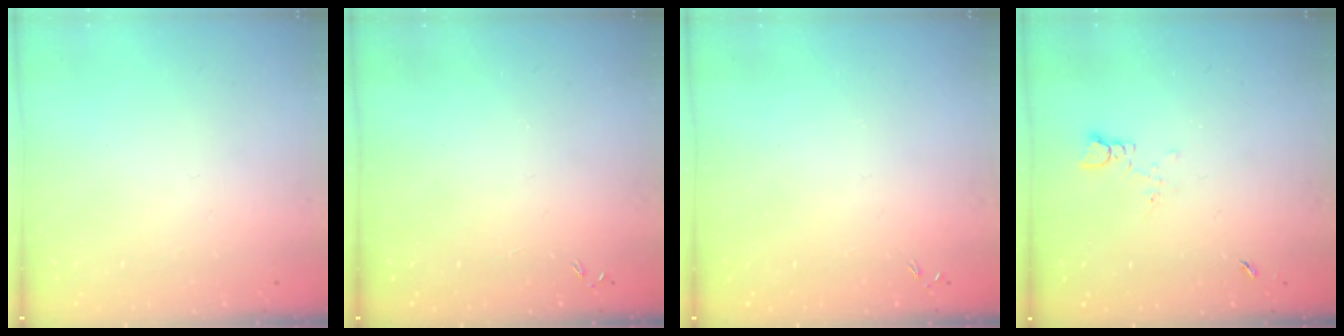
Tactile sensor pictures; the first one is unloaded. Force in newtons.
{"total": 0.0}
{"total": 0.0}
{"total": 1.3, "press": 1.3, "slide": 0.2}